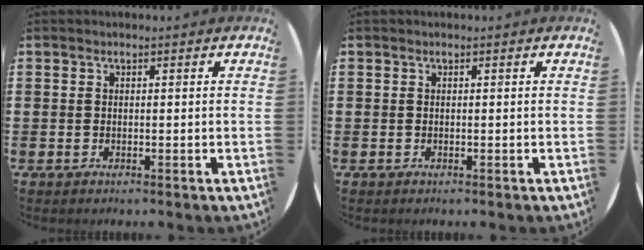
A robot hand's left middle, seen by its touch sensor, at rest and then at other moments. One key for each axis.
{"total": 0.0}